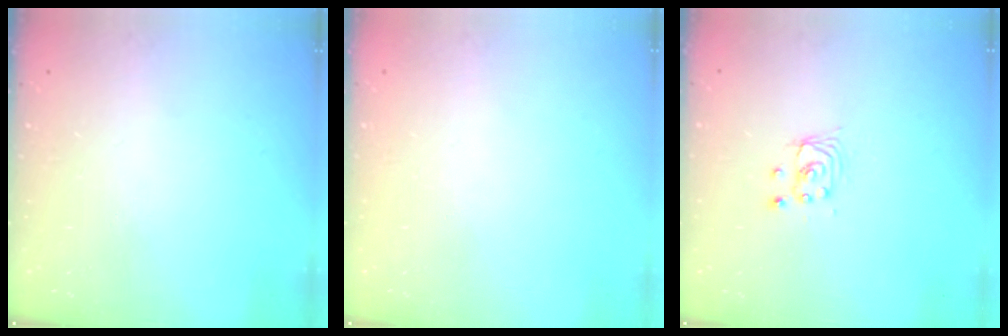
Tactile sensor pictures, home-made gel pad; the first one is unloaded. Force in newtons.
{"total": 0.0}
{"total": 2.9, "press": 2.9, "slide": 0.1}